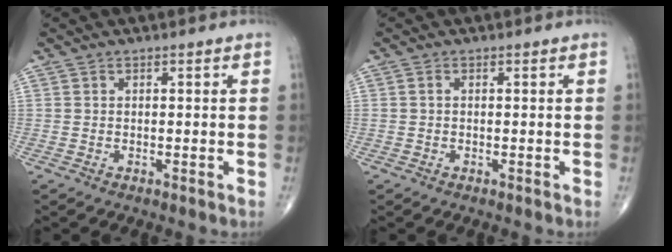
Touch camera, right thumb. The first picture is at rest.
{"total": 0.6, "force": [0.0, 0.3, 0.5], "torque": [-0.010, 0.001, 0.000]}